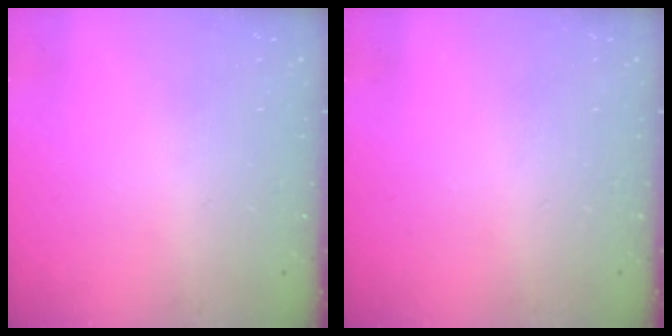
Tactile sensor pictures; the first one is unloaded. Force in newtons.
{"total": 0.0}